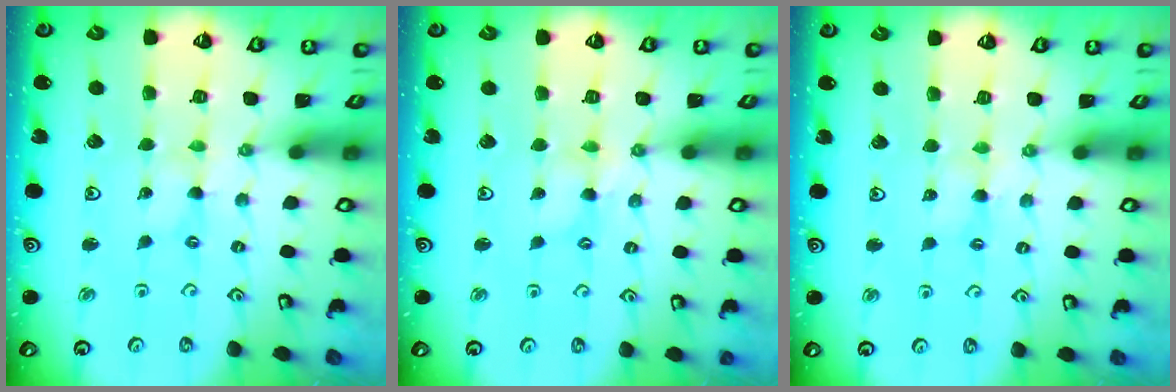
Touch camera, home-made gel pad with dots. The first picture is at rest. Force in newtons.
{"total": 3.0, "press": 3.0, "slide": 0.4}
{"total": 2.2, "press": 2.1, "slide": 0.4}